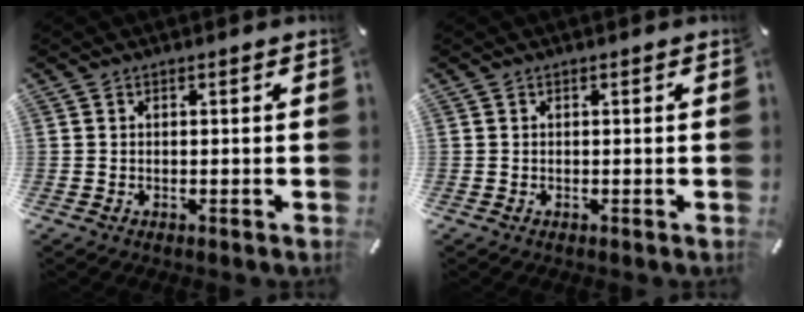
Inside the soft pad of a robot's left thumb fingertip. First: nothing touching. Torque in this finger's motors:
{"motor_torque": [0.00, 0.00, 0.00, 0.01, 0.00]}